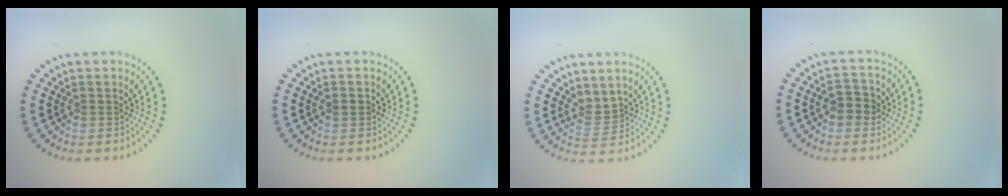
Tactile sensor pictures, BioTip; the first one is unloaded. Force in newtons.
{"total": 0.8, "press": 0.8, "slide": 0.1}
{"total": 1.9, "press": 1.2, "slide": 1.5}
{"total": 2.3, "press": 2.3, "slide": 0.5}